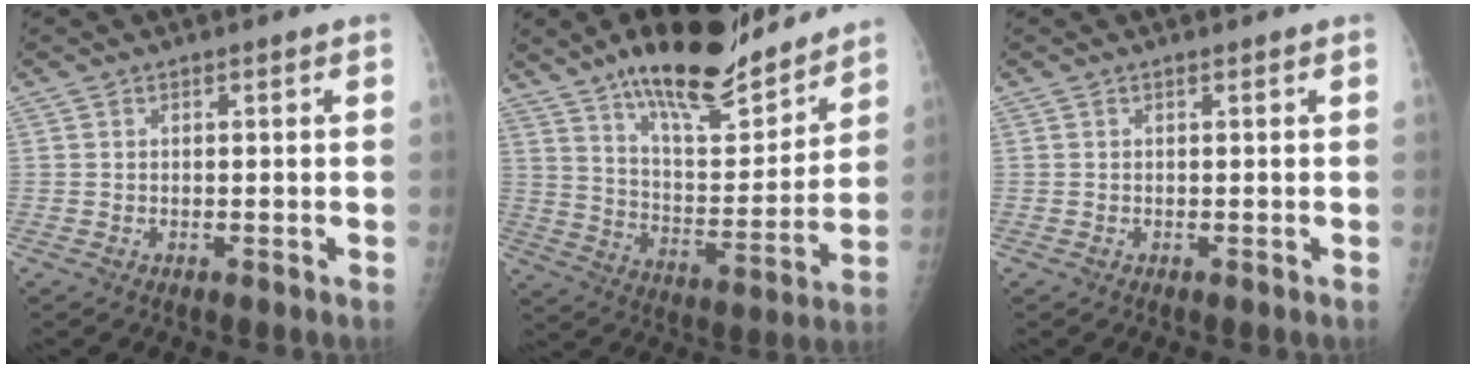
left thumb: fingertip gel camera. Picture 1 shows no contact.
{"total": 21.2, "force": [16.1, 6.7, 12.1], "torque": [-0.147, -0.087, 0.261]}
{"total": 0.0}